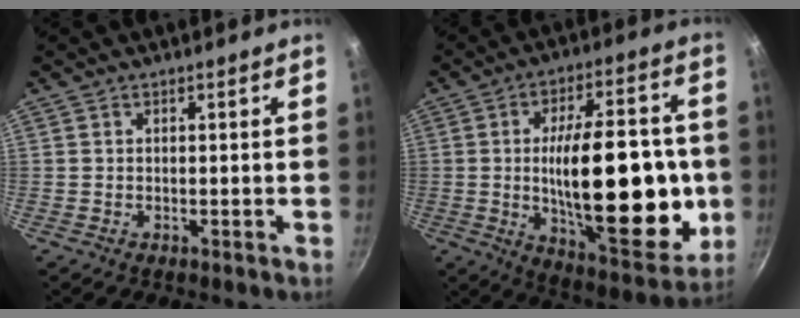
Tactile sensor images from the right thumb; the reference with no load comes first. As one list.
[{"total": 28.2, "force": [-1.9, 11.9, 25.5], "torque": [-0.358, -0.005, -0.019]}]